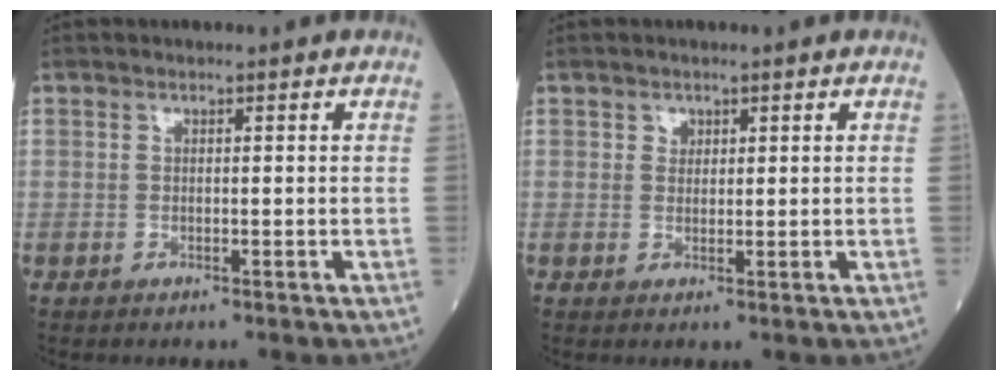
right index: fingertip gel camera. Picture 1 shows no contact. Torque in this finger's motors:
{"motor_torque": [-0.12, 0.02, -0.04, 0.01]}